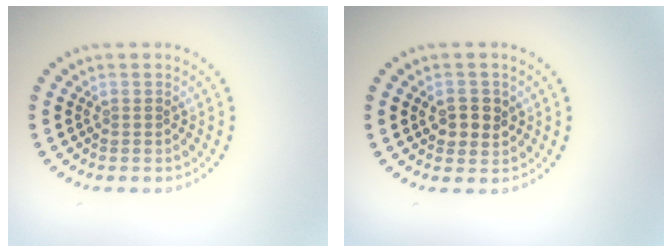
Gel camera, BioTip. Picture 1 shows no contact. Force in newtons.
{"total": 2.5, "press": 2.4, "slide": 0.6}